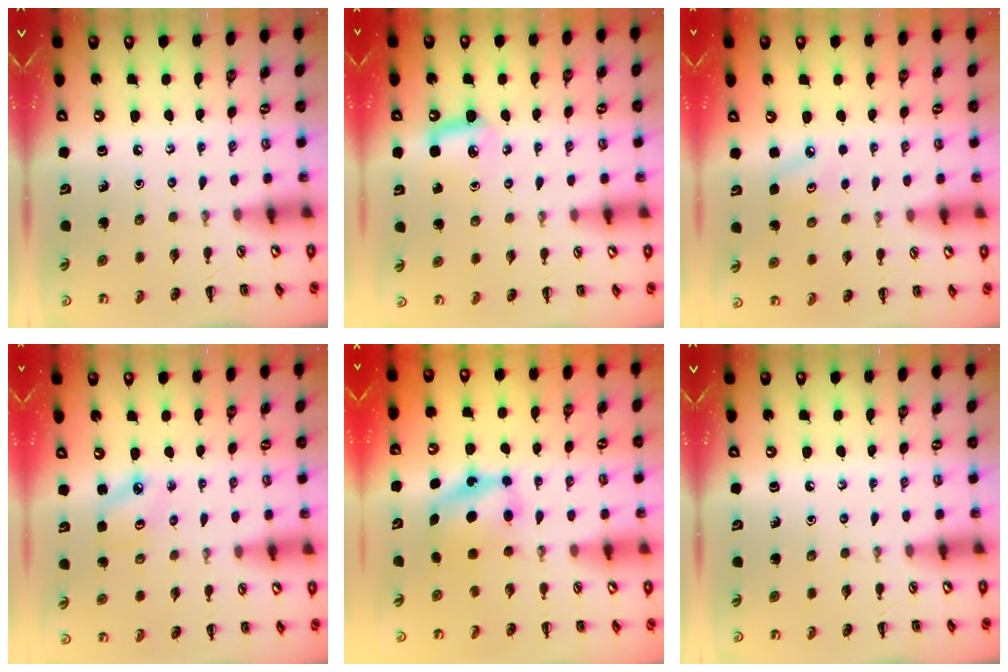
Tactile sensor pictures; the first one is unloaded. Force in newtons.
{"total": 5.6, "press": 5.4, "slide": 1.6}
{"total": 5.2, "press": 5.0, "slide": 1.3}
{"total": 3.0, "press": 2.9, "slide": 0.6}
{"total": 5.2, "press": 5.2, "slide": 0.8}
{"total": 0.0}